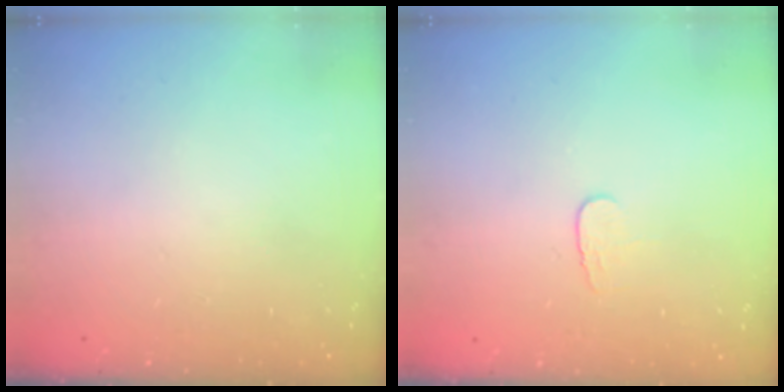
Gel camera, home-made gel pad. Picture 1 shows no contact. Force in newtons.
{"total": 3.7, "press": 3.7, "slide": 0.4}